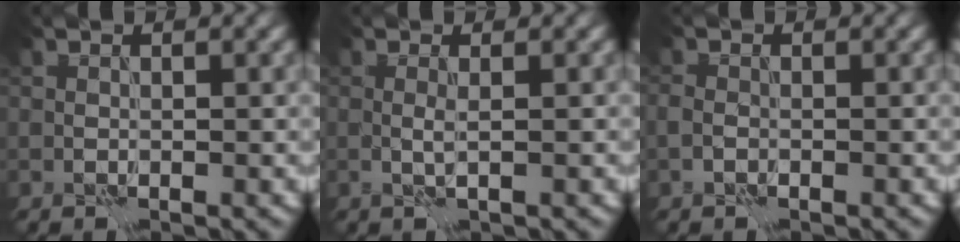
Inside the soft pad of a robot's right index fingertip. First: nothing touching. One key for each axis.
{"total": 0.8, "fx": 0.0, "fy": -0.4, "fz": 0.7, "tx": -0.021, "ty": 0.000, "tz": 0.000}
{"total": 0.9, "fx": -0.7, "fy": 0.4, "fz": 0.5, "tx": -0.012, "ty": 0.002, "tz": -0.017}